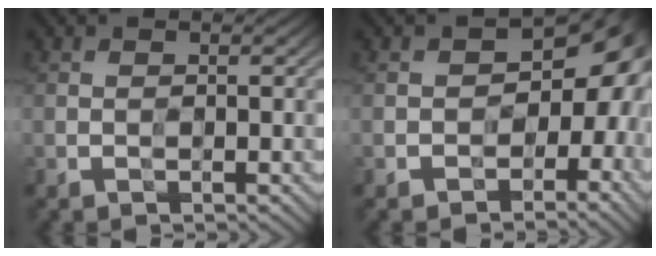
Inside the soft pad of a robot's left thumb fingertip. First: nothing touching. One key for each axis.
{"total": 8.5, "fx": -2.2, "fy": 6.0, "fz": 5.5, "tx": -0.031, "ty": -0.014, "tz": -0.036}